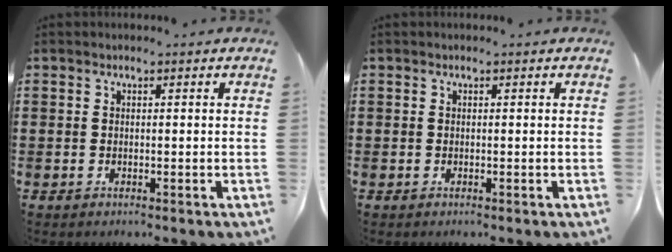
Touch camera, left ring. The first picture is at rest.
{"total": 0.0}